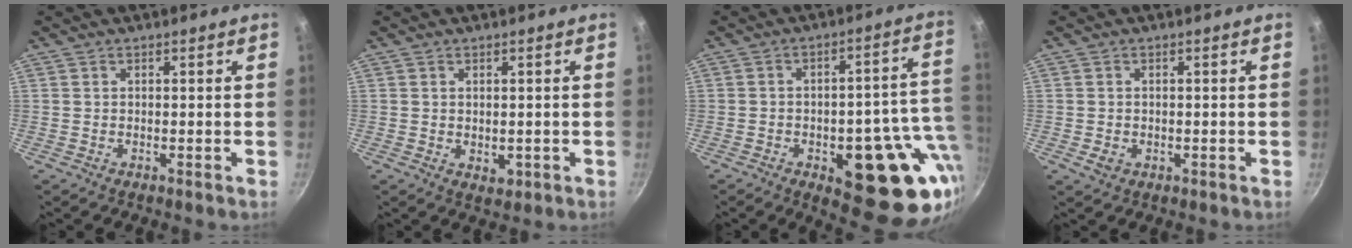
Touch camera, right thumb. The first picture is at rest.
{"total": 2.2, "force": [0.0, 1.6, 1.5], "torque": [-0.019, -0.005, 0.001]}
{"total": 20.7, "force": [-4.4, 9.0, 18.1], "torque": [-0.172, 0.006, -0.051]}
{"total": 2.3, "force": [-0.5, 1.8, 1.3], "torque": [-0.022, -0.001, -0.004]}